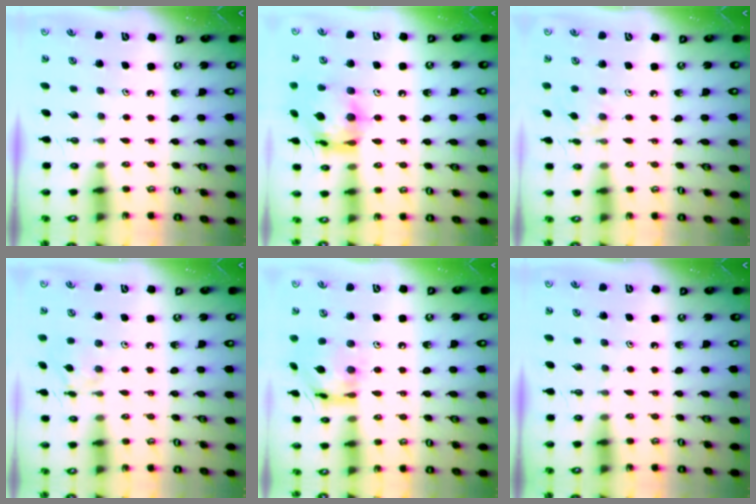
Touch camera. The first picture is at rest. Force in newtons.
{"total": 15.7, "press": 15.6, "slide": 1.6}
{"total": 1.7, "press": 1.7, "slide": 0.4}
{"total": 6.2, "press": 6.2, "slide": 0.4}
{"total": 13.8, "press": 13.7, "slide": 1.1}
{"total": 0.0}